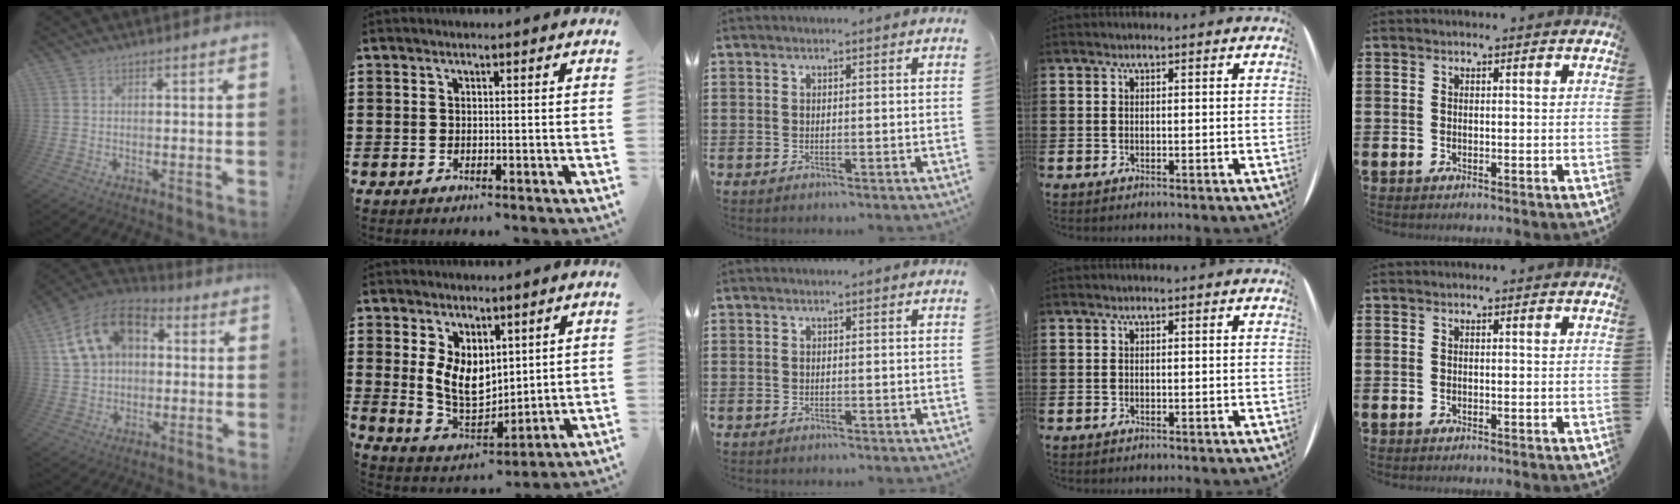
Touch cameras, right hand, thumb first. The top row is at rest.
{"thumb": {"total": 16.8, "force": [5.6, 12.0, 10.2], "torque": [-0.171, -0.003, 0.107]}, "index": {"total": 7.8, "force": [2.3, 5.3, 5.3], "torque": [-0.103, -0.002, 0.043]}, "middle": {"total": 0.6, "force": [-0.6, 0.1, 0.1], "torque": [-0.002, -0.001, -0.012]}}